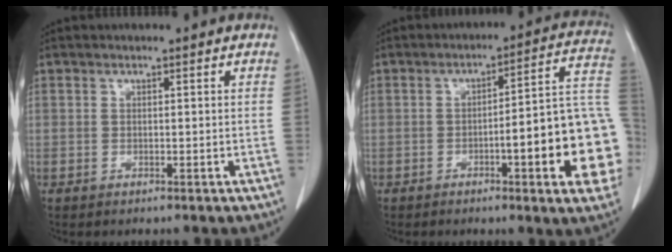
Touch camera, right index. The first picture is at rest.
{"total": 16.5, "force": [-4.2, 2.0, 15.9], "torque": [-0.131, 0.031, -0.049]}